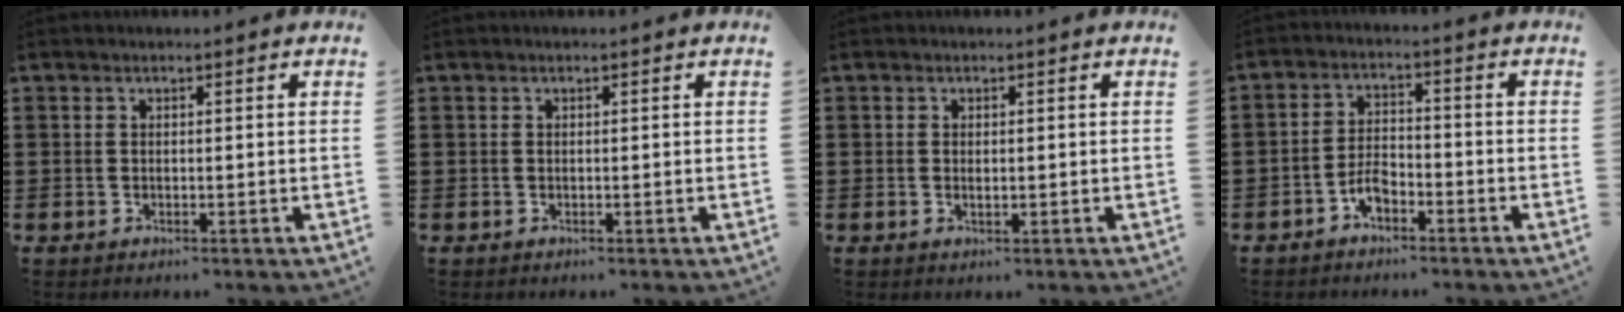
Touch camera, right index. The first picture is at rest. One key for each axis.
{"total": 0.0}
{"total": 0.9, "fx": 0.0, "fy": 0.4, "fz": 0.8, "tx": -0.017, "ty": 0.000, "tz": 0.000}
{"total": 3.7, "fx": -2.4, "fy": 1.7, "fz": 2.2, "tx": -0.055, "ty": 0.002, "tz": -0.051}